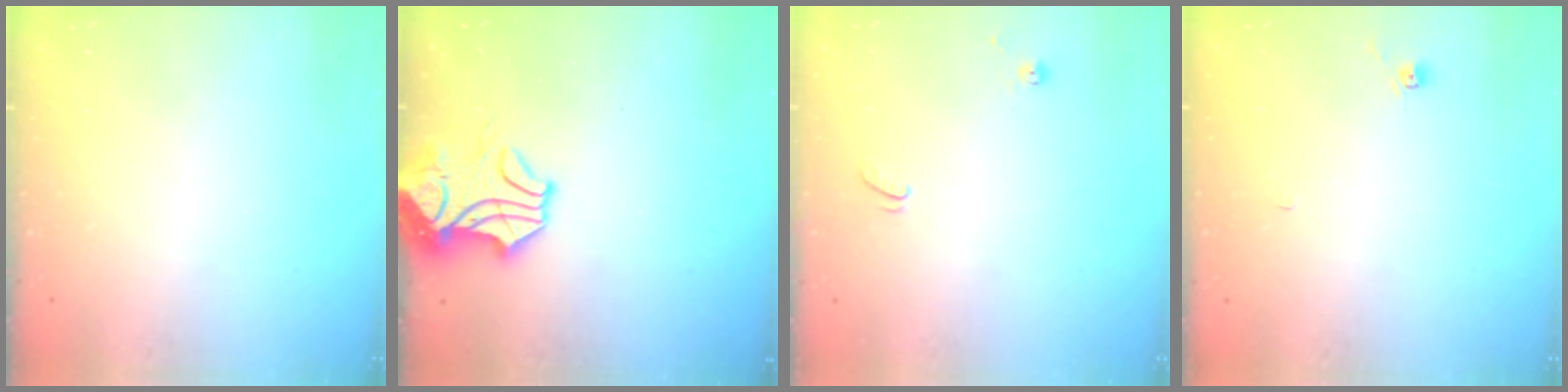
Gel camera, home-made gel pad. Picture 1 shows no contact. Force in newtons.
{"total": 2.2, "press": 1.8, "slide": 1.1}
{"total": 1.4, "press": 1.4, "slide": 0.3}
{"total": 4.6, "press": 4.6, "slide": 0.4}